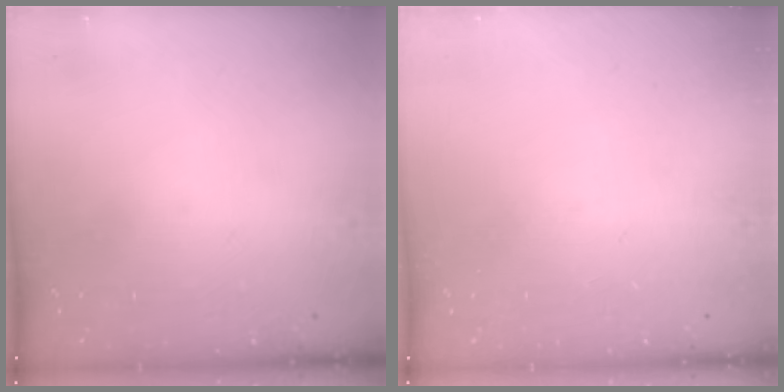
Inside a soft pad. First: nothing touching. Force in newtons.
{"total": 0.0}